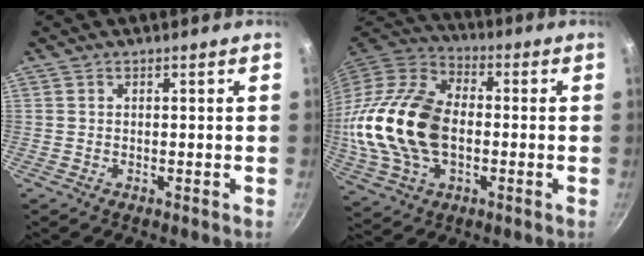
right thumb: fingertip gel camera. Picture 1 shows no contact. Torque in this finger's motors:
{"motor_torque": [1.86, 3.15, 1.52, -1.24, 0.49]}